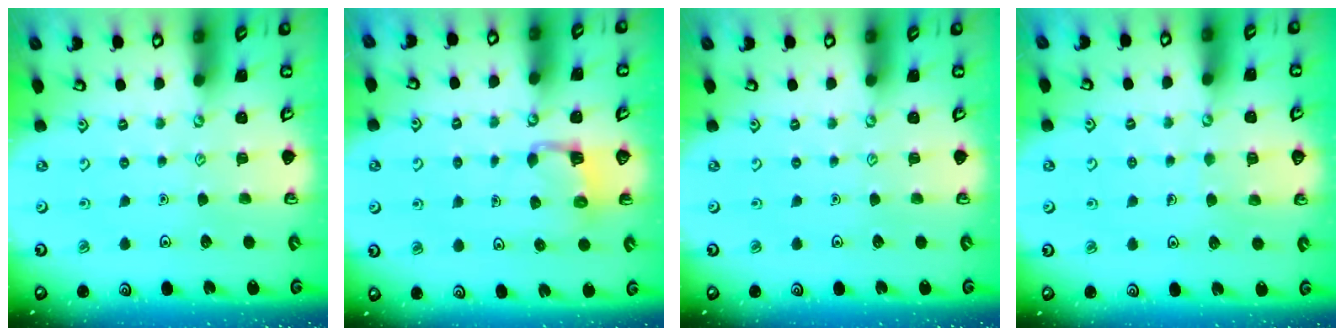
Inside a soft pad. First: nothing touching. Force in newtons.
{"total": 2.7, "press": 2.7, "slide": 0.4}
{"total": 0.0}
{"total": 4.8, "press": 4.8, "slide": 0.4}